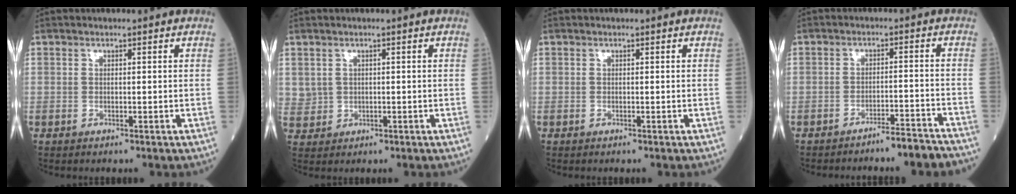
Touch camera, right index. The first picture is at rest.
{"total": 2.8, "force": [0.8, 2.6, 0.6], "torque": [-0.011, 0.004, 0.023]}
{"total": 0.0}
{"total": 5.7, "force": [-5.2, -0.2, 2.2], "torque": [-0.016, -0.002, -0.073]}